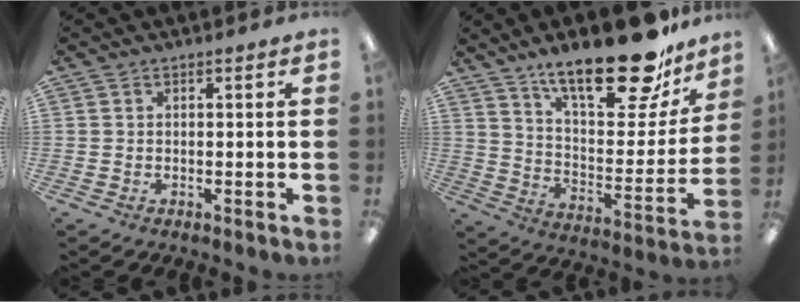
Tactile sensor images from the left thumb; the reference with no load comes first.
{"total": 24.6, "force": [17.9, 8.6, 14.4], "torque": [-0.210, -0.118, 0.298]}